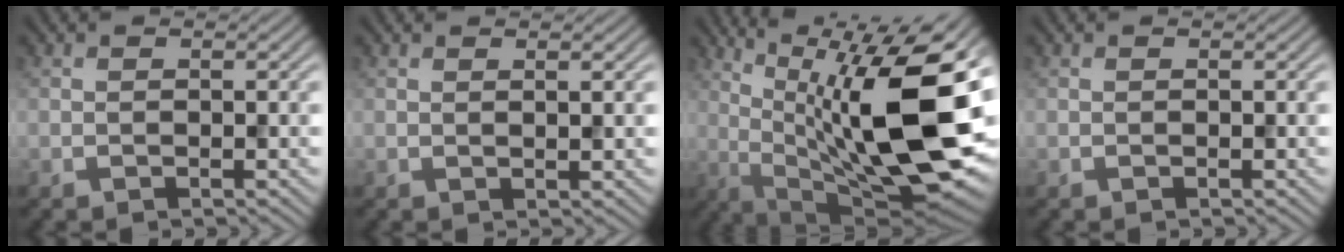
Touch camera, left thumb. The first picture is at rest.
{"total": 1.1, "force": [0.6, 0.1, 0.9], "torque": [-0.018, 0.003, 0.009]}
{"total": 20.1, "force": [3.3, 6.5, 18.7], "torque": [-0.290, 0.021, 0.067]}
{"total": 0.0}